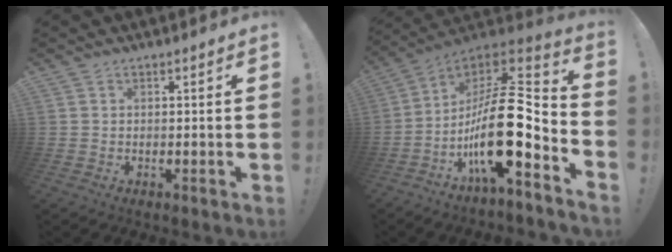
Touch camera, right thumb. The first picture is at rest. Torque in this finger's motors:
{"motor_torque": [3.13, 1.88, 0.38, -0.25, 0.29]}